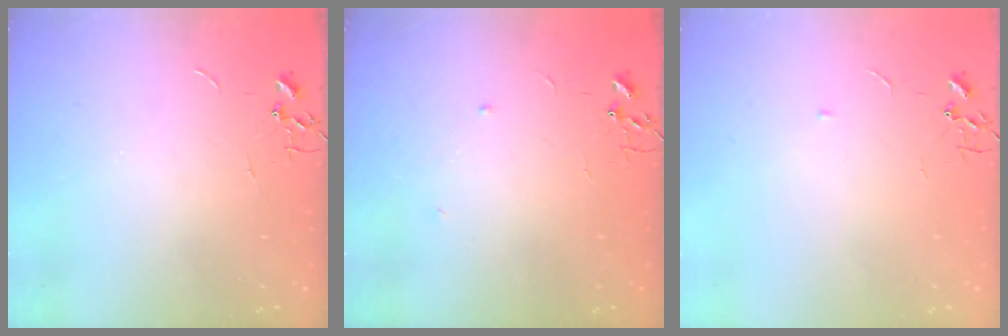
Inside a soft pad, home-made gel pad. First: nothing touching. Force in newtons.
{"total": 4.2, "press": 4.0, "slide": 1.1}
{"total": 4.0, "press": 4.0, "slide": 0.6}